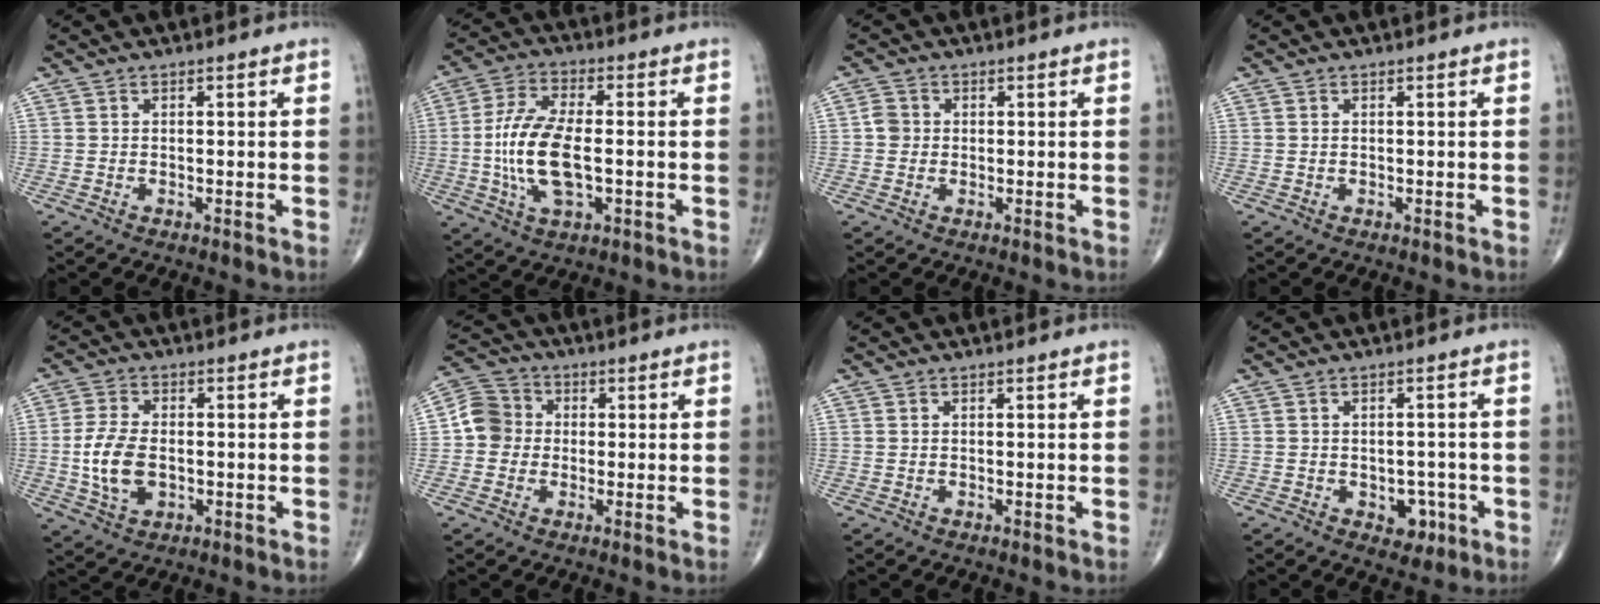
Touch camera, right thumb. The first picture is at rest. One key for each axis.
{"total": 13.3, "fx": -1.5, "fy": 6.2, "fz": 11.7, "tx": -0.239, "ty": 0.012, "tz": -0.027}
{"total": 2.5, "fx": -0.1, "fy": 2.3, "fz": 1.0, "tx": -0.003, "ty": 0.007, "tz": -0.006}
{"total": 0.0}
{"total": 8.6, "fx": -1.1, "fy": 5.3, "fz": 6.7, "tx": -0.131, "ty": 0.005, "tz": -0.017}
{"total": 6.9, "fx": -0.4, "fy": 6.4, "fz": 2.6, "tx": -0.028, "ty": 0.025, "tz": -0.021}
{"total": 0.0}
{"total": 4.6, "fx": -1.7, "fy": 3.3, "fz": 2.7, "tx": -0.006, "ty": 0.014, "tz": -0.016}